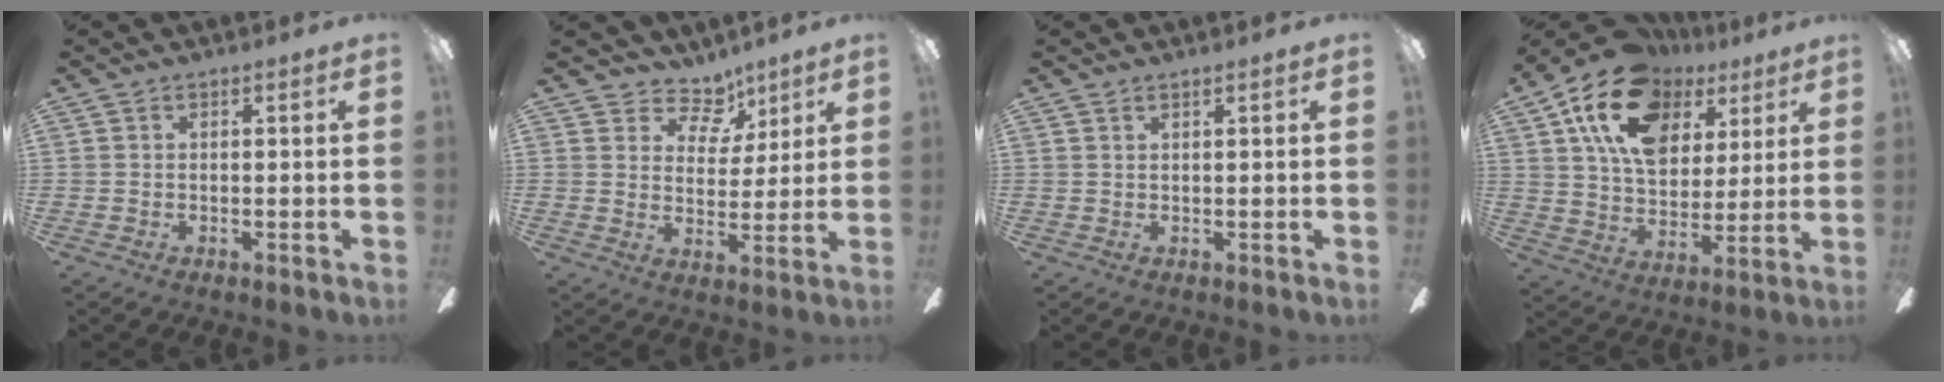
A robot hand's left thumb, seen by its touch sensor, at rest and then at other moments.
{"total": 8.2, "force": [5.8, 5.2, 2.4], "torque": [-0.025, -0.042, 0.105]}
{"total": 0.8, "force": [0.6, 0.0, 0.5], "torque": [-0.012, 0.000, 0.010]}
{"total": 19.2, "force": [9.8, 12.7, 10.5], "torque": [-0.187, -0.022, 0.181]}